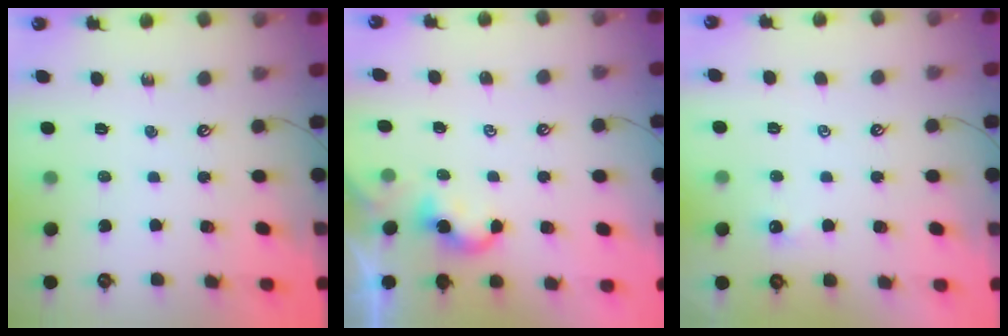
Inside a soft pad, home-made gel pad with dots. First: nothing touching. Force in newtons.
{"total": 1.6, "press": 1.5, "slide": 0.2}
{"total": 2.4, "press": 2.3, "slide": 0.3}